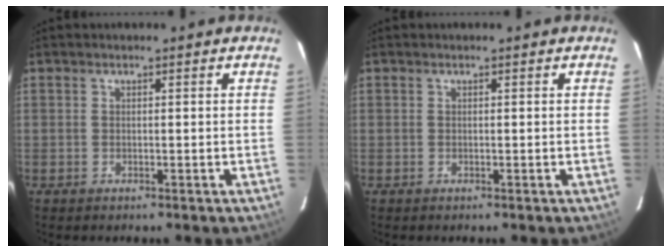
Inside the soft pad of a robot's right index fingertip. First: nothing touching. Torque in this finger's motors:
{"motor_torque": [0.00, 0.00, 0.01, 0.01]}